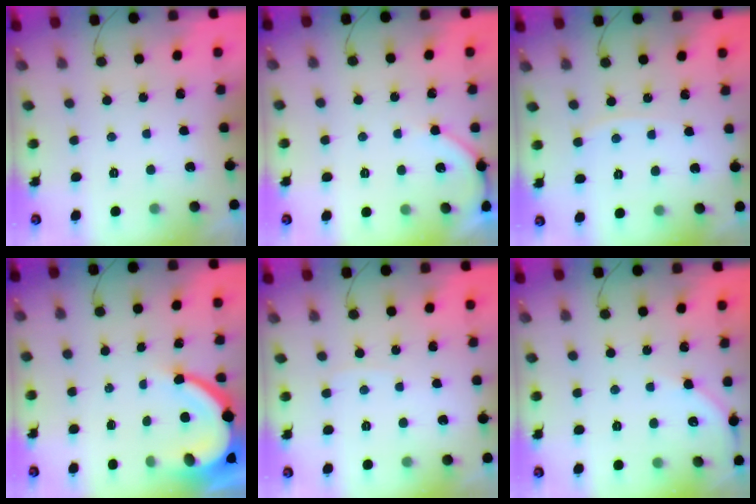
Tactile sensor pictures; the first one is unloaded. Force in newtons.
{"total": 4.9, "press": 4.8, "slide": 0.6}
{"total": 2.8, "press": 2.7, "slide": 0.3}
{"total": 9.9, "press": 9.8, "slide": 1.1}
{"total": 2.2, "press": 2.2, "slide": 0.2}
{"total": 4.5, "press": 4.4, "slide": 0.8}